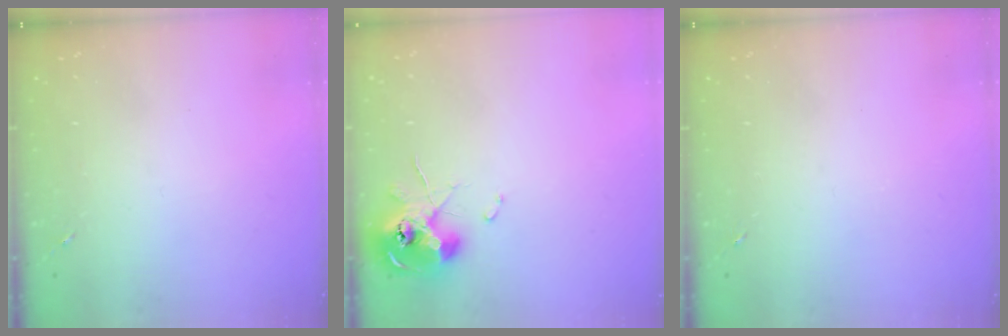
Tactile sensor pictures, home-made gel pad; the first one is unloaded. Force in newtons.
{"total": 10.0, "press": 9.9, "slide": 1.1}
{"total": 0.0}